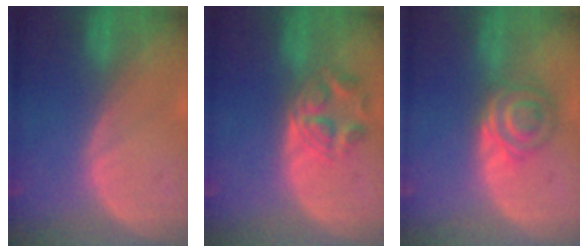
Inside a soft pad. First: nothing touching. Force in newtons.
{"total": 5.7, "press": 5.1, "slide": 2.4}
{"total": 6.3, "press": 5.6, "slide": 2.7}